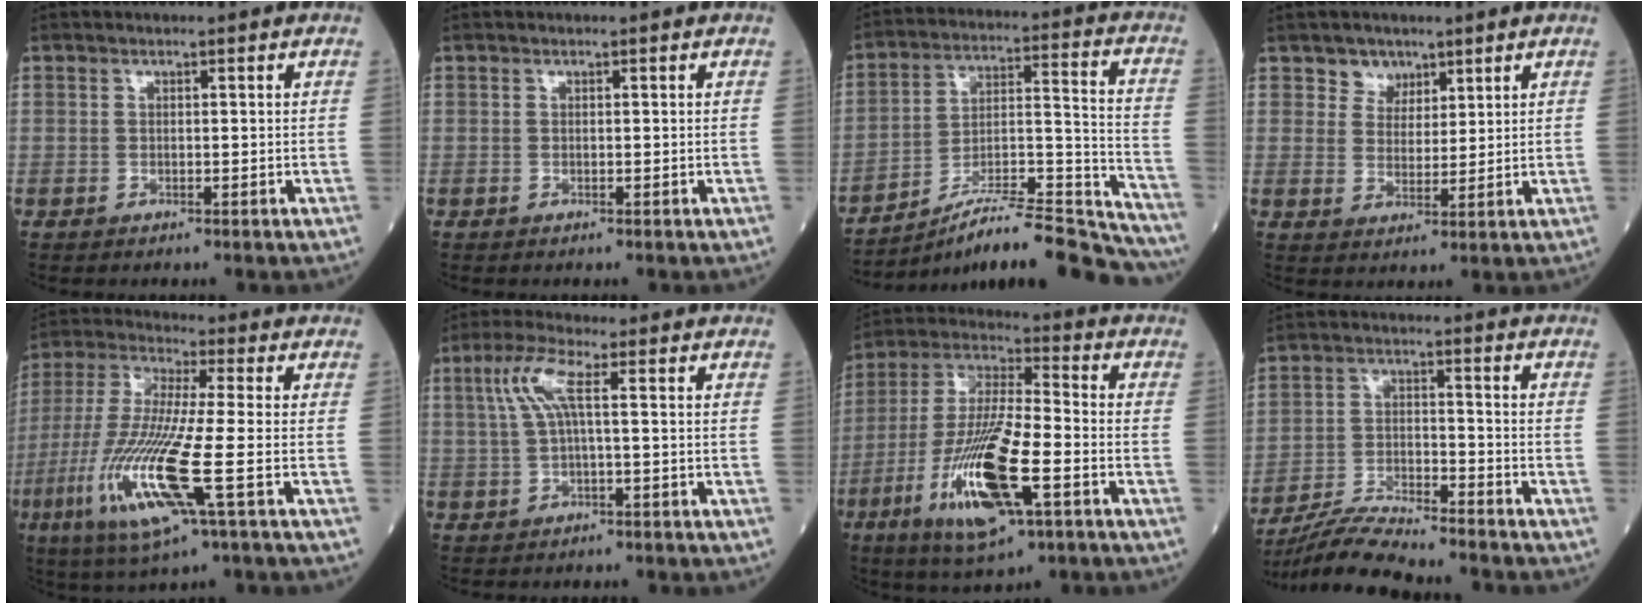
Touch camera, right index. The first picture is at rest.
{"total": 0.0}
{"total": 20.6, "force": [-19.1, 1.0, 7.7], "torque": [-0.091, 0.027, -0.300]}
{"total": 3.8, "force": [2.5, 2.8, 0.2], "torque": [0.000, 0.001, 0.042]}
{"total": 16.2, "force": [-5.3, 1.0, 15.2], "torque": [-0.332, -0.026, -0.102]}
{"total": 5.3, "force": [1.3, 0.7, 5.1], "torque": [-0.116, 0.022, 0.028]}
{"total": 17.9, "force": [-6.7, 3.6, 16.2], "torque": [-0.333, -0.019, -0.118]}
{"total": 9.8, "force": [-9.3, -0.2, 2.9], "torque": [-0.054, -0.011, -0.169]}